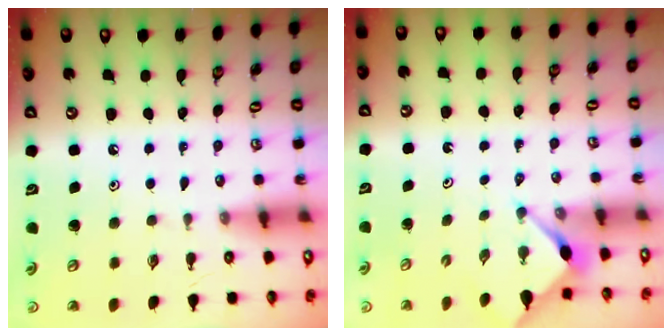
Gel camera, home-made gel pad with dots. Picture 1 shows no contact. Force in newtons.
{"total": 2.8, "press": 2.8, "slide": 0.3}